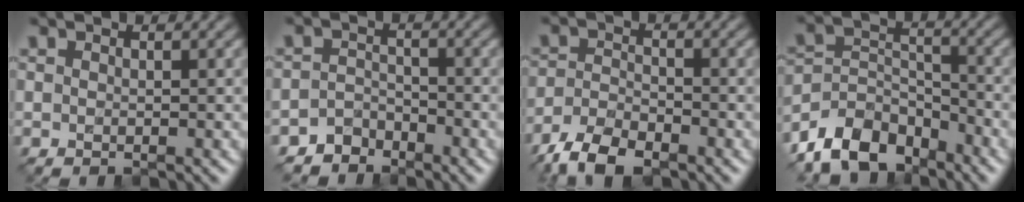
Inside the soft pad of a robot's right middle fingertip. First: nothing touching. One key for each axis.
{"total": 2.4, "fx": -2.1, "fy": 1.1, "fz": -0.3, "tx": 0.011, "ty": 0.011, "tz": -0.048}
{"total": 5.3, "fx": -4.1, "fy": 2.1, "fz": 2.7, "tx": -0.049, "ty": 0.000, "tz": -0.083}
{"total": 7.3, "fx": -5.7, "fy": 3.8, "fz": 2.3, "tx": -0.037, "ty": -0.001, "tz": -0.113}